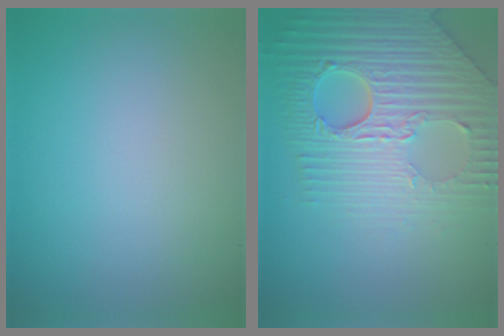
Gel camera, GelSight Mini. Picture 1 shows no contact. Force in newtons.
{"total": 8.3, "press": 6.2, "slide": 5.6}